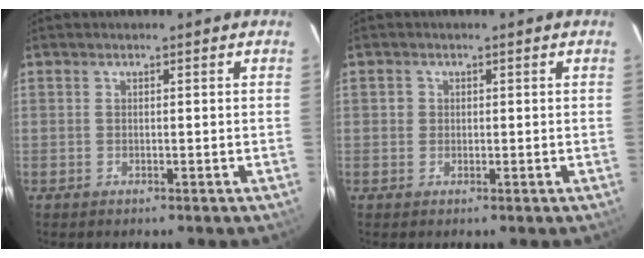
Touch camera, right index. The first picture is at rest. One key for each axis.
{"total": 1.4, "fx": 0.1, "fy": 1.4, "fz": 0.1, "tx": 0.001, "ty": 0.003, "tz": -0.001}